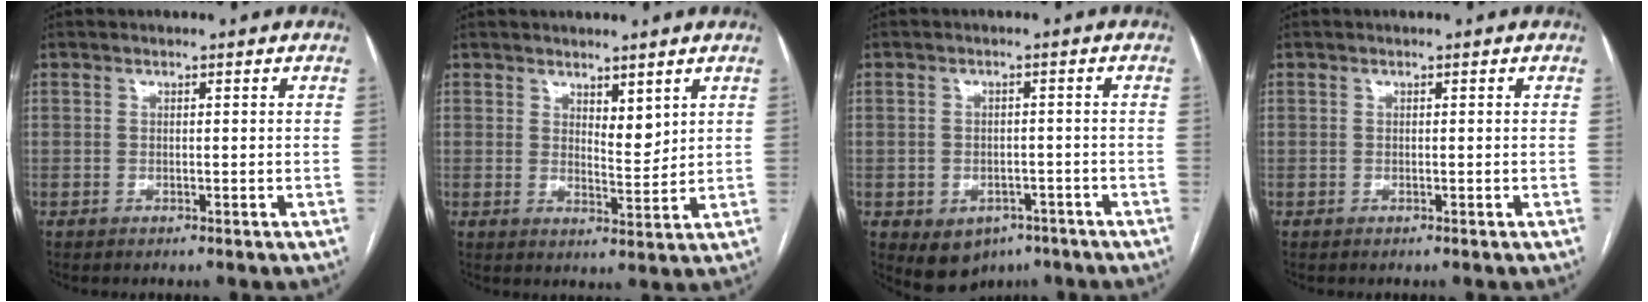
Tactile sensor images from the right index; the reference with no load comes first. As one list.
[{"total": 3.6, "force": [2.4, 1.3, 2.3], "torque": [-0.038, -0.011, 0.046]}, {"total": 6.5, "force": [-3.5, 4.9, 2.4], "torque": [-0.029, 0.010, -0.036]}, {"total": 0.0}]